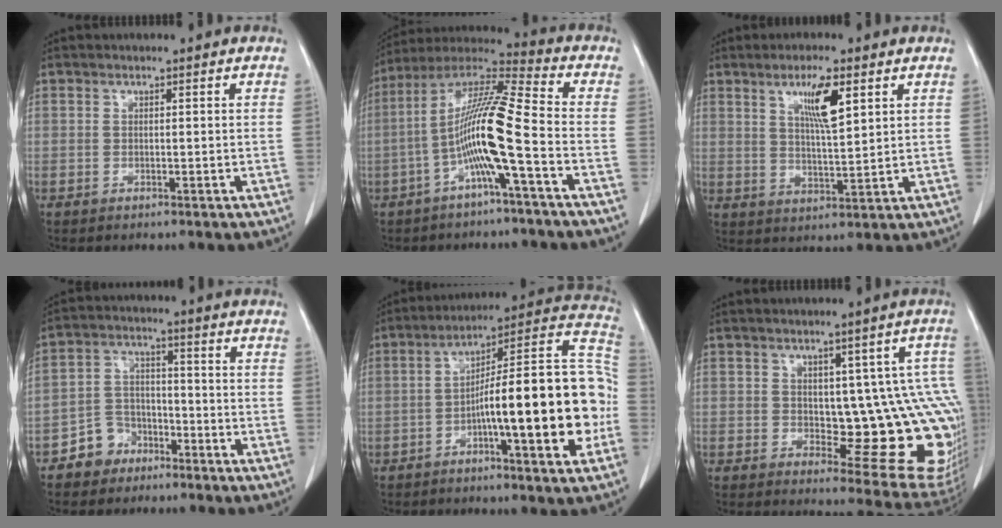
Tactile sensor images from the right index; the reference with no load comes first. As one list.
[{"total": 12.8, "force": [-3.7, -0.7, 12.2], "torque": [-0.236, 0.017, -0.078]}, {"total": 7.1, "force": [3.4, 0.9, 6.2], "torque": [-0.111, -0.005, 0.060]}, {"total": 6.2, "force": [-4.2, 4.4, 0.9], "torque": [-0.014, 0.015, -0.075]}, {"total": 21.1, "force": [-4.5, 2.2, 20.4], "torque": [-0.252, 0.031, -0.063]}, {"total": 15.5, "force": [-0.3, 5.6, 14.4], "torque": [-0.117, 0.013, 0.013]}]